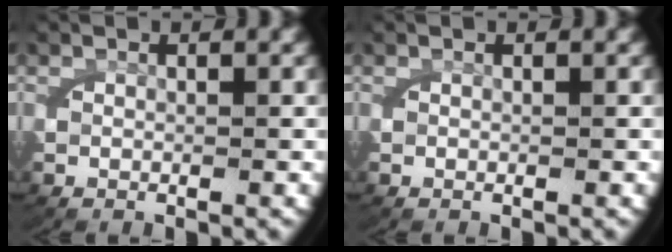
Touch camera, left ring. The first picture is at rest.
{"total": 0.0}